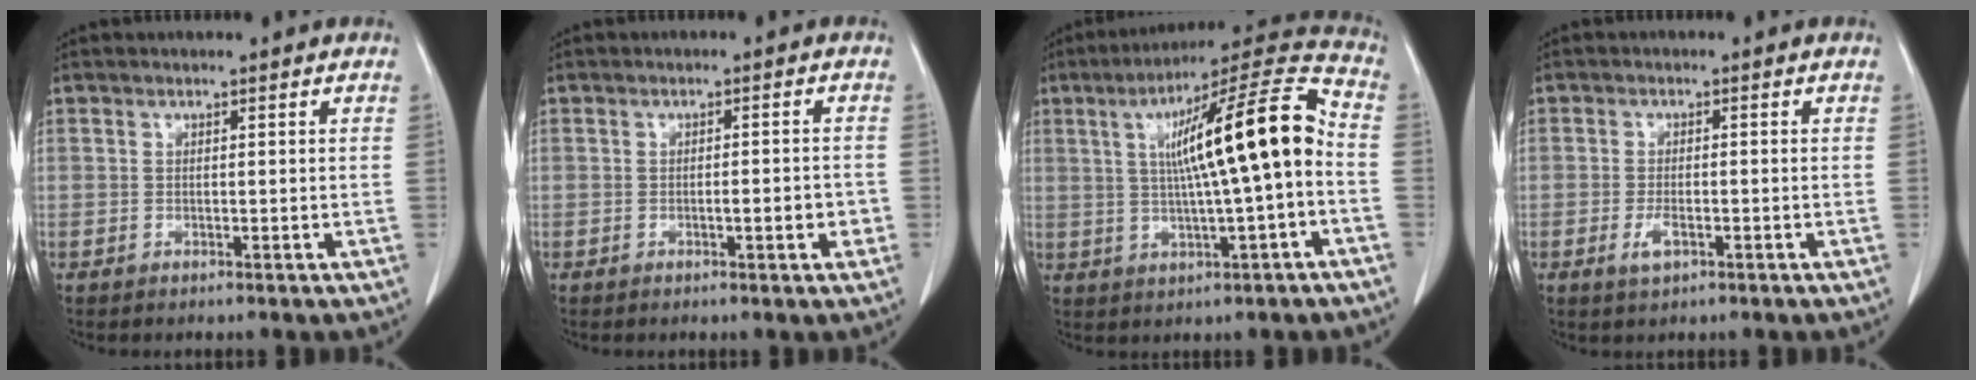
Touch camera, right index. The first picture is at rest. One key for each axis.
{"total": 2.6, "fx": -0.8, "fy": 0.7, "fz": 2.4, "tx": -0.036, "ty": 0.001, "tz": -0.010}
{"total": 15.9, "fx": 0.7, "fy": 1.0, "fz": 15.9, "tx": -0.245, "ty": 0.032, "tz": 0.009}
{"total": 2.6, "fx": -1.1, "fy": 1.0, "fz": 2.1, "tx": -0.042, "ty": 0.000, "tz": -0.019}